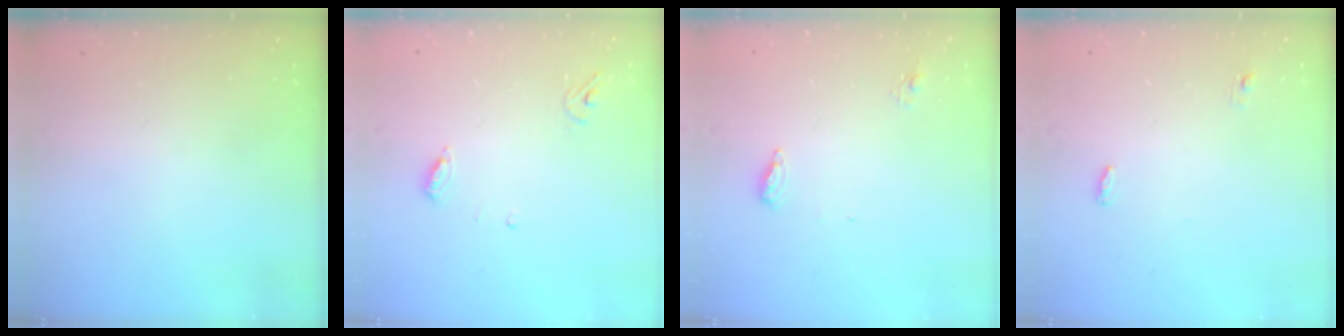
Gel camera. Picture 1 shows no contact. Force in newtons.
{"total": 3.6, "press": 3.6, "slide": 0.3}
{"total": 6.5, "press": 6.4, "slide": 1.1}
{"total": 3.5, "press": 3.4, "slide": 0.9}